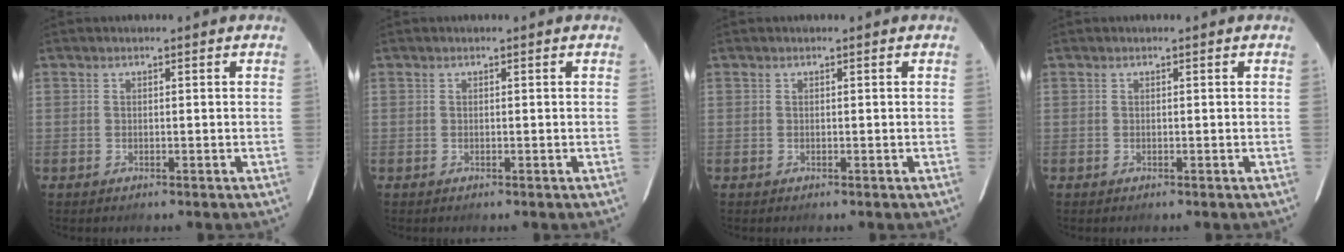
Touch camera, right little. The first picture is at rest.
{"total": 0.0}
{"total": 0.0}
{"total": 0.0}